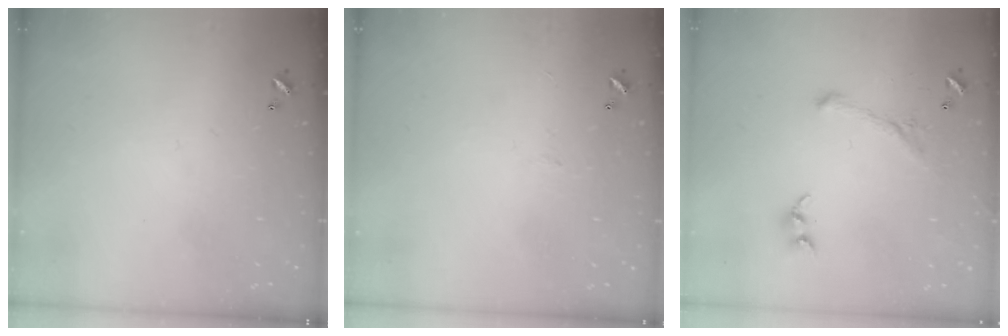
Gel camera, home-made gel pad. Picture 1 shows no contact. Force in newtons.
{"total": 0.0}
{"total": 2.8, "press": 2.6, "slide": 0.9}